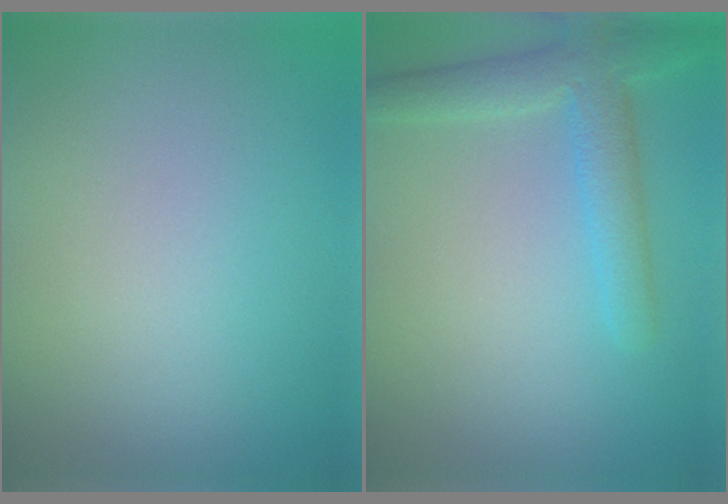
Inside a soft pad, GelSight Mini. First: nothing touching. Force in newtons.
{"total": 3.8, "press": 3.8, "slide": 0.3}